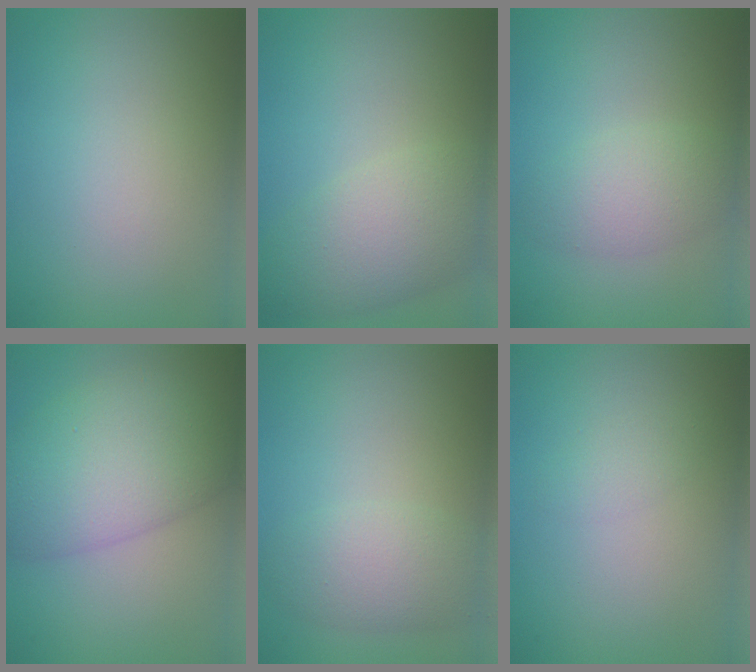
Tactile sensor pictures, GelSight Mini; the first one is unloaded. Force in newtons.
{"total": 5.5, "press": 5.5, "slide": 0.3}
{"total": 2.9, "press": 2.9, "slide": 0.1}
{"total": 8.6, "press": 8.6, "slide": 0.2}
{"total": 3.5, "press": 3.5, "slide": 0.1}
{"total": 1.0, "press": 1.0, "slide": 0.1}